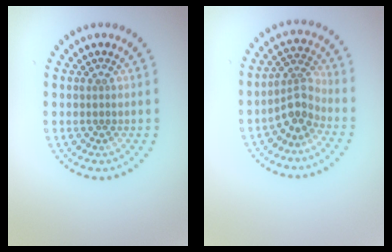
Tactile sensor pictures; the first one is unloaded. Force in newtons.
{"total": 2.8, "press": 2.1, "slide": 1.9}